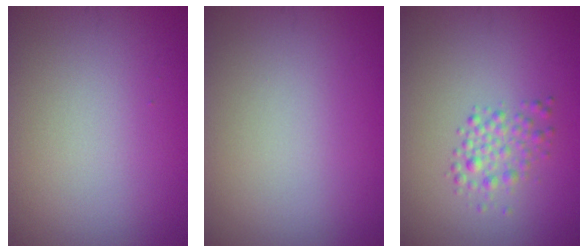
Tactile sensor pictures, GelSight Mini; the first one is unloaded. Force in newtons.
{"total": 0.0}
{"total": 2.2, "press": 2.2, "slide": 0.1}